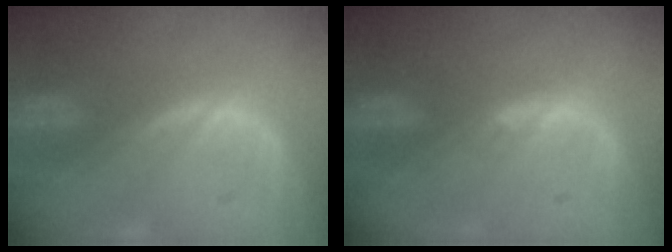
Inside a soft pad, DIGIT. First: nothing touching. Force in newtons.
{"total": 0.7, "press": 0.6, "slide": 0.3}